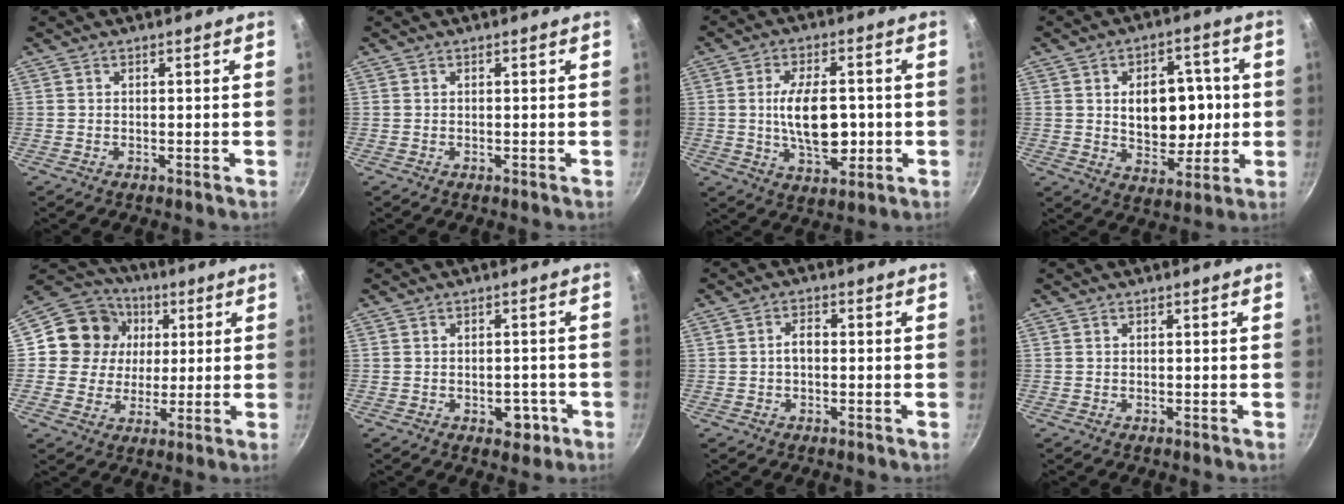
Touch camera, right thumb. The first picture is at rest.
{"total": 0.0}
{"total": 12.2, "force": [-0.7, 6.4, 10.4], "torque": [-0.151, 0.005, -0.008]}
{"total": 14.2, "force": [1.0, 9.4, 10.6], "torque": [-0.099, 0.000, 0.023]}
{"total": 13.1, "force": [2.7, 12.1, 4.4], "torque": [-0.047, 0.011, 0.034]}
{"total": 4.4, "force": [-1.7, 2.9, 2.8], "torque": [-0.011, 0.016, -0.014]}
{"total": 2.6, "force": [-0.2, 1.6, 2.0], "torque": [-0.027, 0.013, -0.006]}
{"total": 0.0}